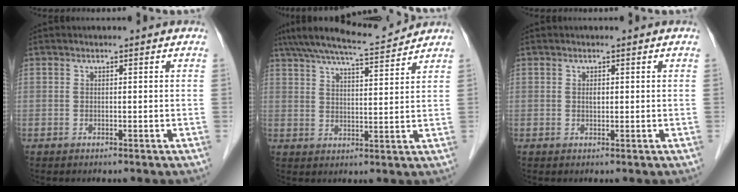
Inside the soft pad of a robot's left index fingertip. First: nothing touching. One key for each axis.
{"total": 9.7, "fx": 9.1, "fy": -0.1, "fz": 3.3, "tx": -0.062, "ty": 0.010, "tz": 0.145}
{"total": 0.7, "fx": 0.0, "fy": 0.5, "fz": 0.5, "tx": -0.010, "ty": -0.003, "tz": -0.002}